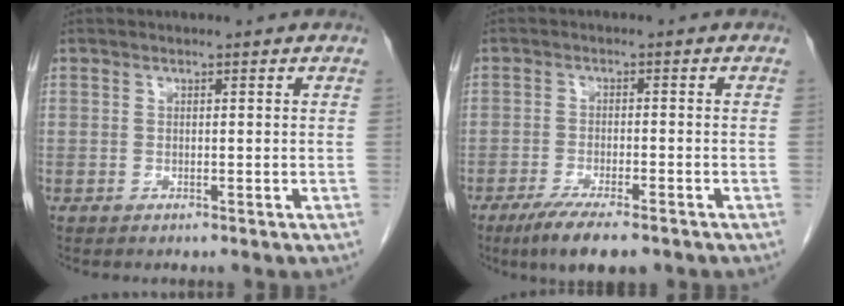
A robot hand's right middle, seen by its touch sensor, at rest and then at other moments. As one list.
[{"total": 8.1, "force": [-5.9, 1.5, 5.3], "torque": [-0.083, -0.016, -0.089]}]